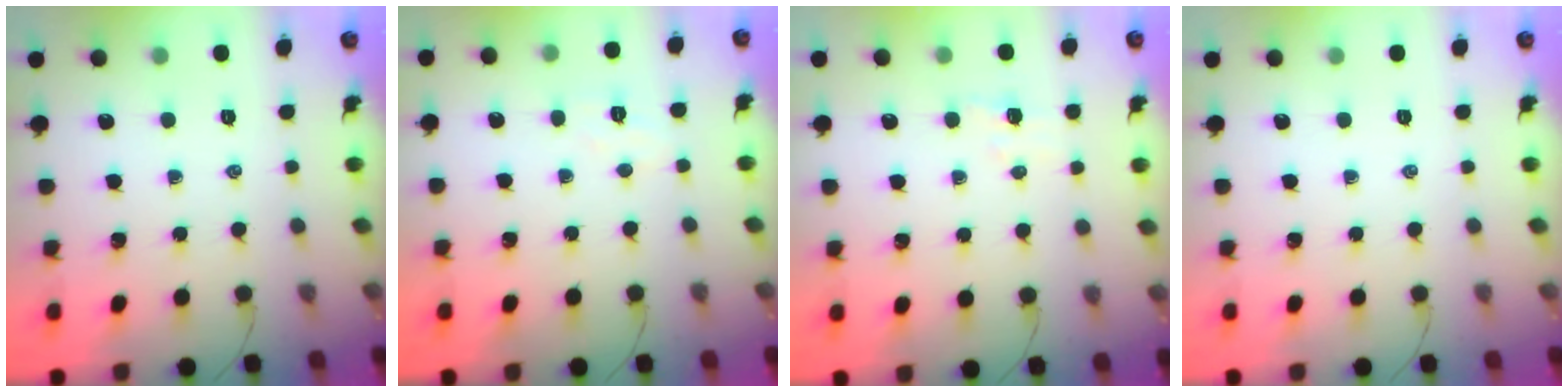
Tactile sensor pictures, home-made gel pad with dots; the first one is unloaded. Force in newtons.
{"total": 3.6, "press": 3.5, "slide": 0.8}
{"total": 2.8, "press": 2.7, "slide": 0.7}
{"total": 0.0}